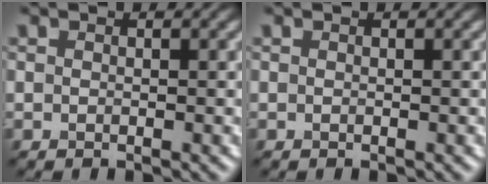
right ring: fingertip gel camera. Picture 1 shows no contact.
{"total": 0.0}